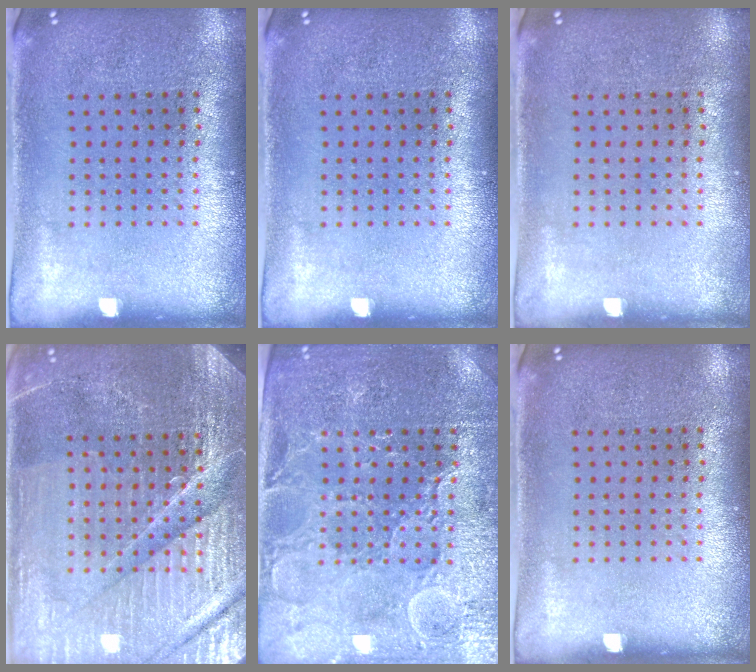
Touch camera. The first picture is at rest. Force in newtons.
{"total": 0.0}
{"total": 0.0}
{"total": 5.3, "press": 4.9, "slide": 2.0}
{"total": 3.9, "press": 3.8, "slide": 1.0}
{"total": 0.0}